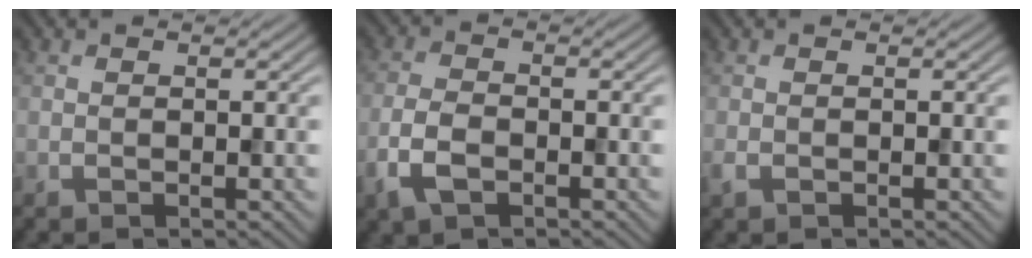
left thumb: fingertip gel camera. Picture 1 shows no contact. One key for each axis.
{"total": 4.4, "fx": -2.2, "fy": 2.3, "fz": 3.1, "tx": -0.074, "ty": -0.005, "tz": -0.051}
{"total": 0.9, "fx": -0.4, "fy": 0.6, "fz": 0.5, "tx": -0.016, "ty": -0.003, "tz": -0.007}